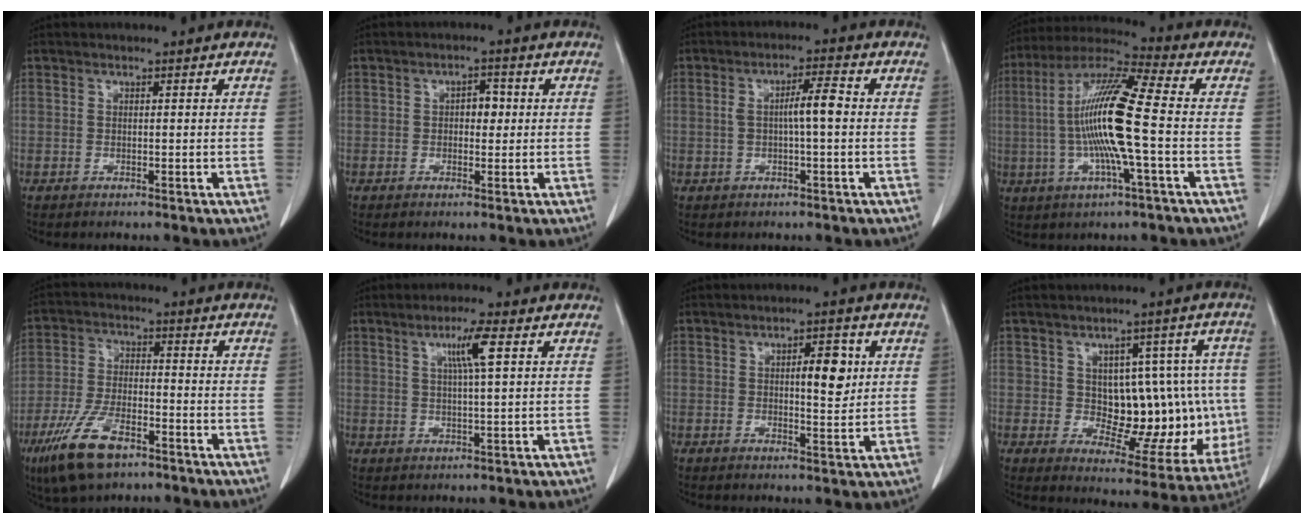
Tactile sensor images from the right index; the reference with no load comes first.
{"total": 2.7, "force": [0.2, 1.5, 2.2], "torque": [-0.030, 0.008, 0.002]}
{"total": 4.5, "force": [0.2, 0.6, 4.5], "torque": [-0.080, 0.014, 0.006]}
{"total": 15.1, "force": [-1.2, 0.5, 15.0], "torque": [-0.299, 0.006, -0.032]}
{"total": 10.7, "force": [-6.5, 4.0, 7.4], "torque": [-0.158, -0.010, -0.116]}
{"total": 5.1, "force": [1.9, -0.4, 4.8], "torque": [-0.084, 0.002, 0.032]}
{"total": 5.5, "force": [1.3, 1.7, 5.0], "torque": [-0.072, 0.003, 0.022]}
{"total": 15.4, "force": [0.2, 8.1, 13.1], "torque": [-0.152, 0.025, 0.027]}